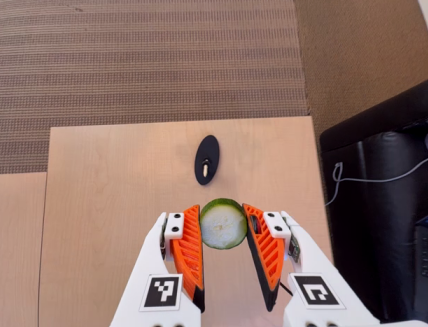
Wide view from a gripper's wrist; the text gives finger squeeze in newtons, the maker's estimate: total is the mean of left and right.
{"total": 11.5, "left": 11.6, "right": 11.5}